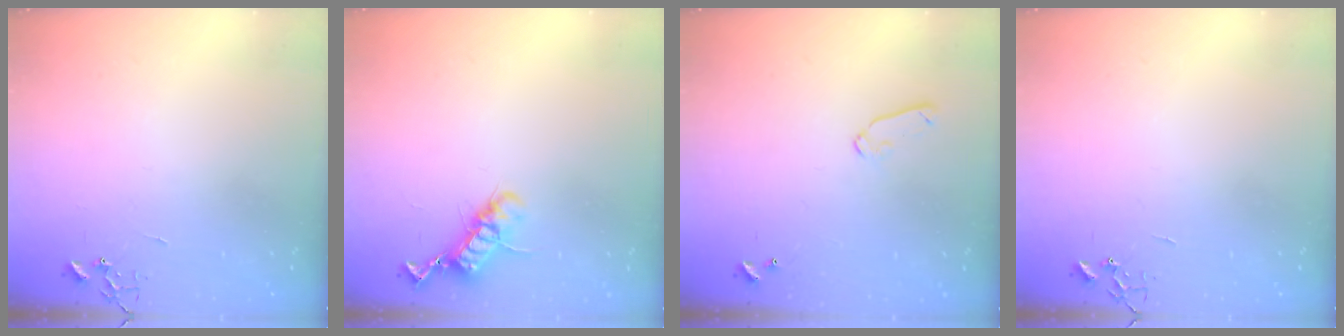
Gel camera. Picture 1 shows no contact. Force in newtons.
{"total": 12.2, "press": 12.2, "slide": 0.6}
{"total": 6.8, "press": 6.7, "slide": 1.0}
{"total": 0.0}